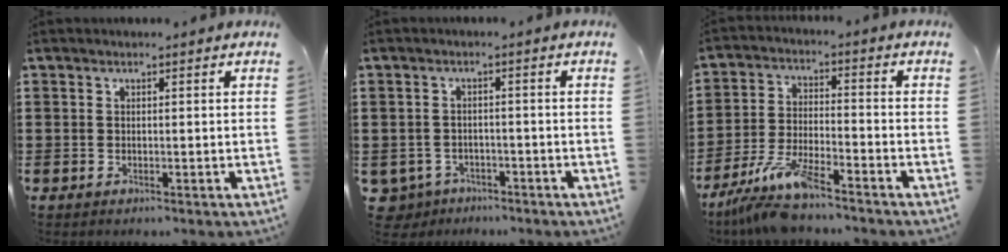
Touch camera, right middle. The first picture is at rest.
{"total": 2.5, "force": [-2.3, 0.9, -0.1], "torque": [-0.016, -0.005, -0.054]}
{"total": 8.8, "force": [-7.2, 1.2, 4.9], "torque": [-0.110, -0.005, -0.141]}